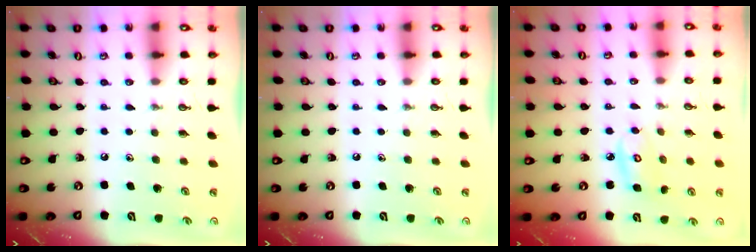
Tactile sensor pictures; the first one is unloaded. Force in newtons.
{"total": 0.0}
{"total": 4.9, "press": 4.9, "slide": 0.3}